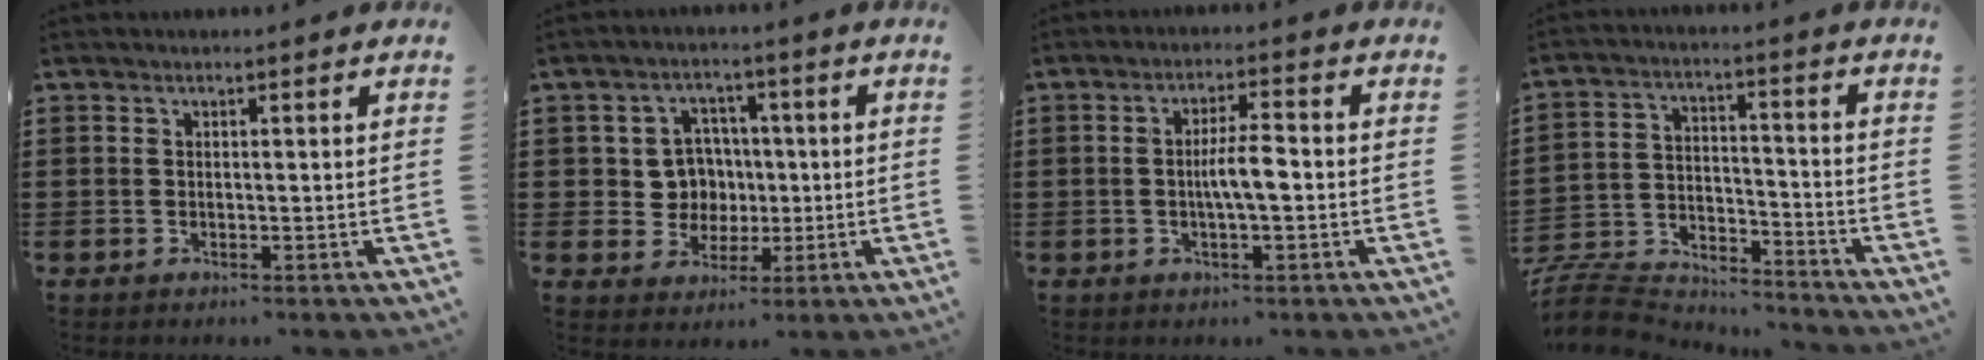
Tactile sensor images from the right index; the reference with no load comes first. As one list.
[{"total": 6.3, "force": [0.4, 5.8, 2.4], "torque": [-0.062, 0.014, 0.007]}, {"total": 4.8, "force": [-0.6, 0.9, 4.7], "torque": [-0.083, 0.005, -0.012]}, {"total": 7.7, "force": [-7.5, 1.5, 1.1], "torque": [-0.042, 0.004, -0.155]}]